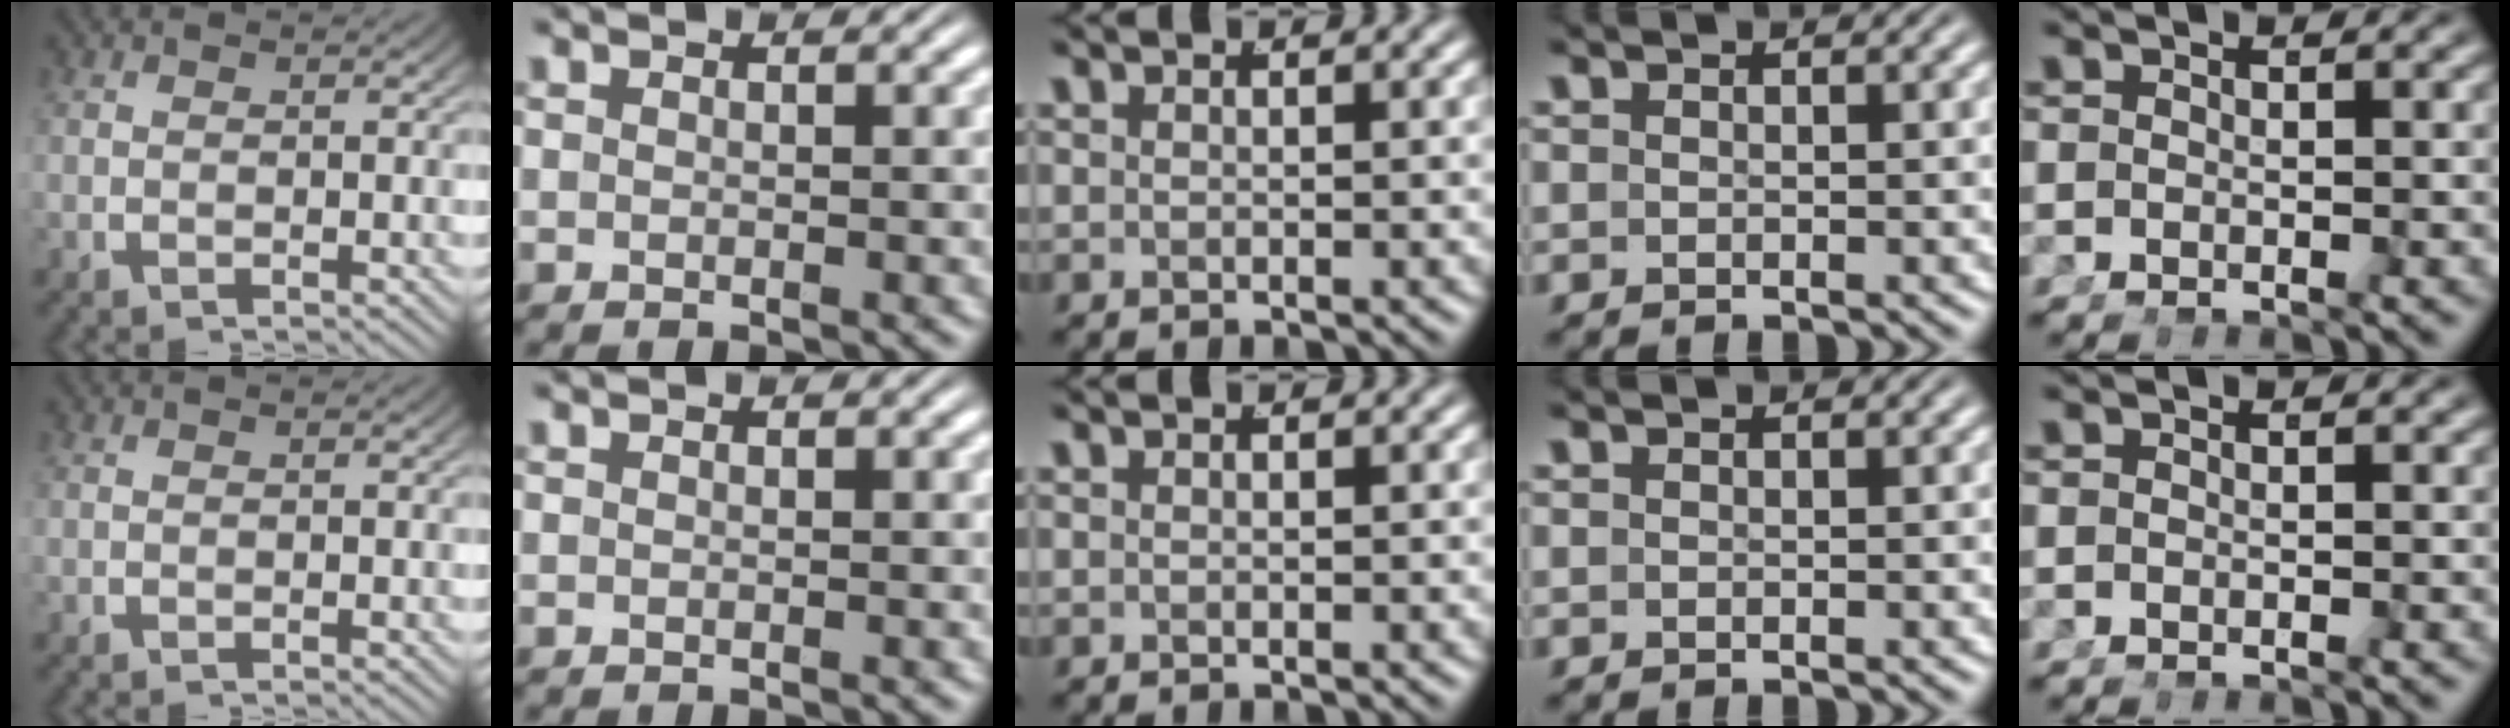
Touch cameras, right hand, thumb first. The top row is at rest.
{}